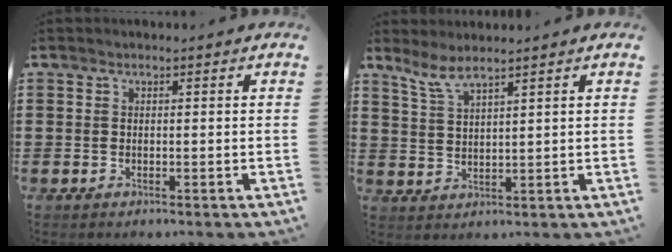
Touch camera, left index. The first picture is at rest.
{"total": 3.7, "force": [3.1, 0.3, 2.0], "torque": [-0.049, -0.005, 0.057]}